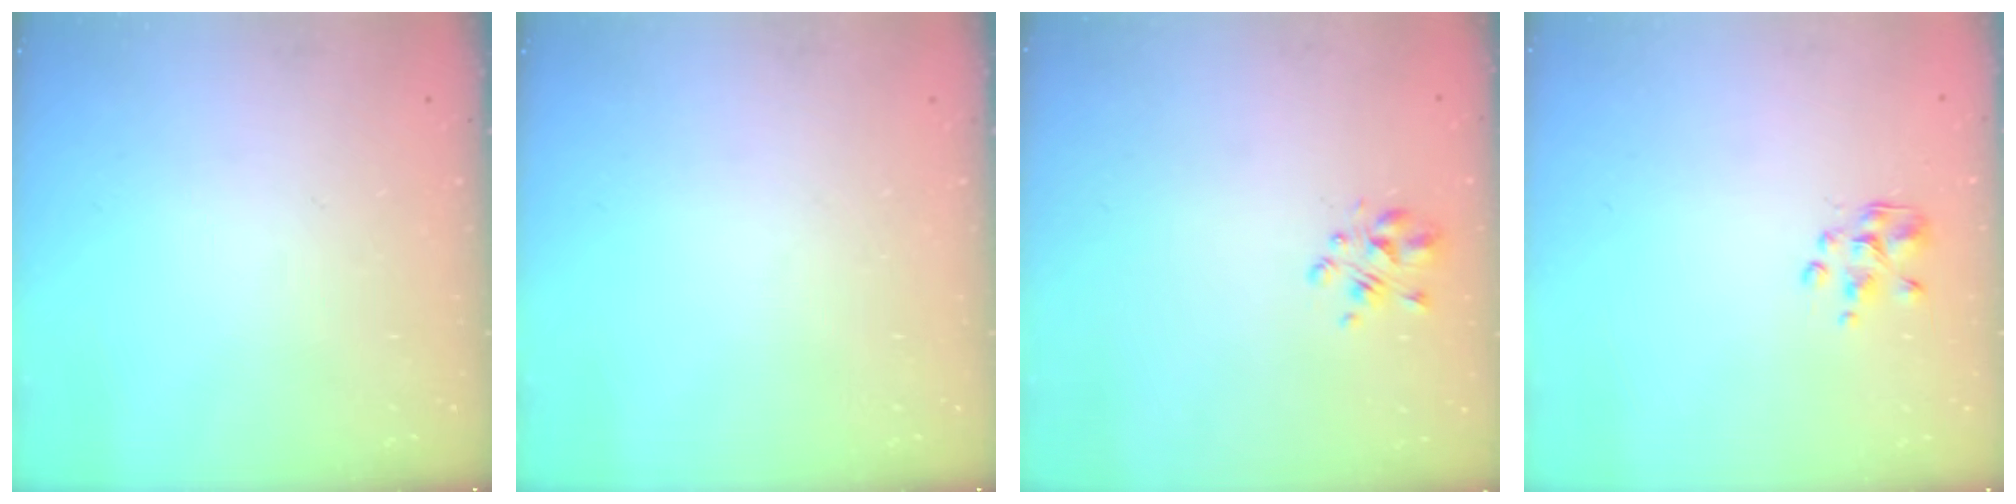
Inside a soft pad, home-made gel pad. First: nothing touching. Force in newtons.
{"total": 0.0}
{"total": 2.5, "press": 2.4, "slide": 0.8}
{"total": 2.3, "press": 2.1, "slide": 0.8}